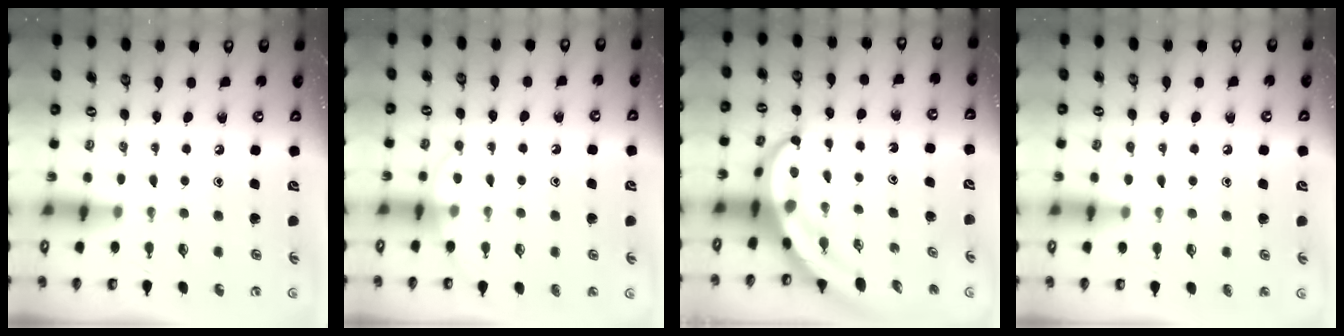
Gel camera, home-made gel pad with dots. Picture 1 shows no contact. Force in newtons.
{"total": 5.4, "press": 5.4, "slide": 0.5}
{"total": 7.4, "press": 7.2, "slide": 1.7}
{"total": 4.7, "press": 4.7, "slide": 0.5}